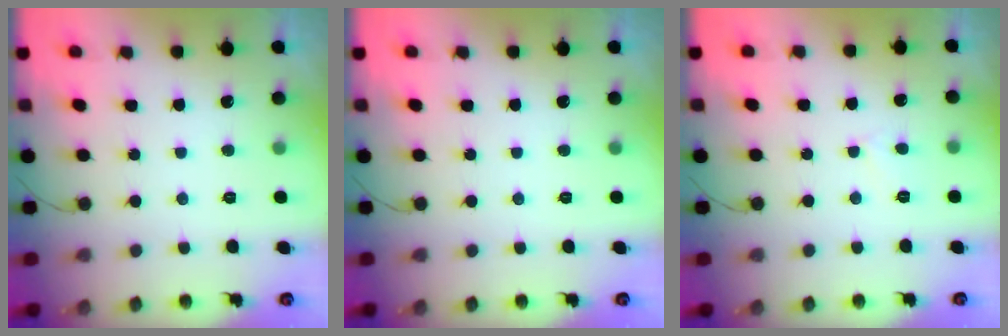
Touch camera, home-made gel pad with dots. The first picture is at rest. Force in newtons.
{"total": 0.0}
{"total": 2.0, "press": 2.0, "slide": 0.2}